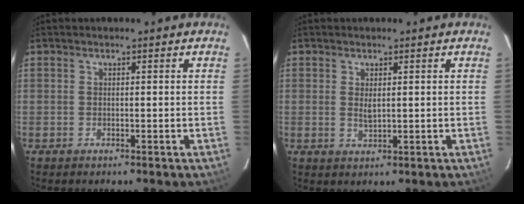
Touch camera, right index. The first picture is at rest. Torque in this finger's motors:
{"motor_torque": [-0.10, 0.09, 0.02, 0.00]}